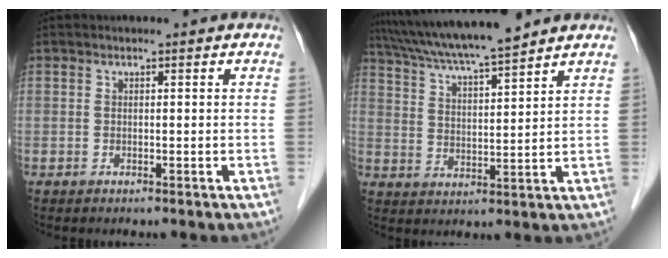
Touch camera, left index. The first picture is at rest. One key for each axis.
{"total": 12.7, "fx": 11.3, "fy": -0.4, "fz": 5.9, "tx": -0.111, "ty": 0.017, "tz": 0.190}